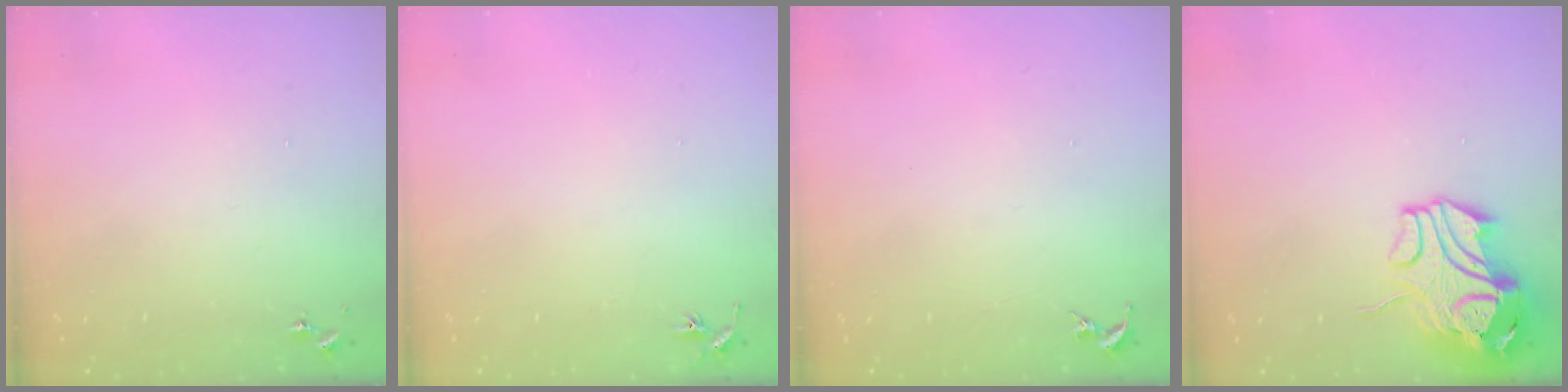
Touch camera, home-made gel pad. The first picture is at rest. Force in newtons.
{"total": 2.9, "press": 2.9, "slide": 0.3}
{"total": 0.0}
{"total": 13.3, "press": 13.1, "slide": 2.0}